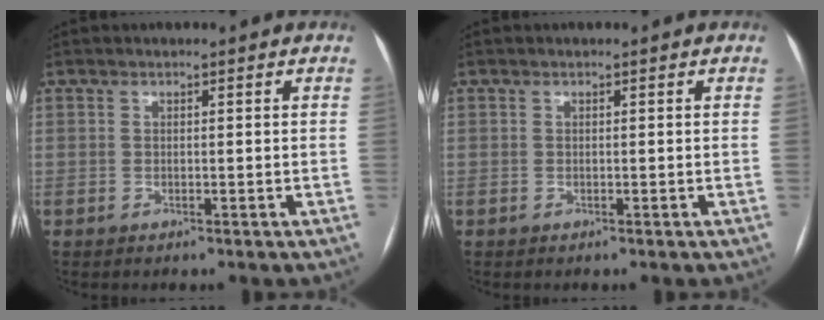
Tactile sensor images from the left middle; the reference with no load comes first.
{"total": 0.0}